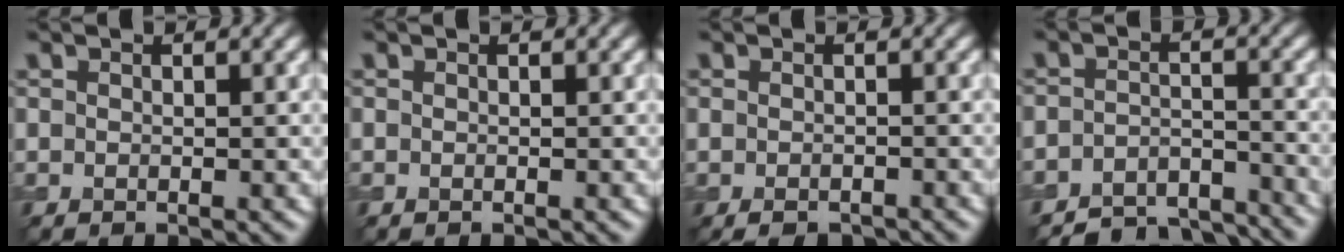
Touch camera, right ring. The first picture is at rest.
{"total": 0.0}
{"total": 2.0, "force": [-1.4, 0.8, 1.2], "torque": [-0.020, -0.005, -0.019]}
{"total": 6.0, "force": [-5.6, 1.7, 1.4], "torque": [-0.018, -0.012, -0.089]}